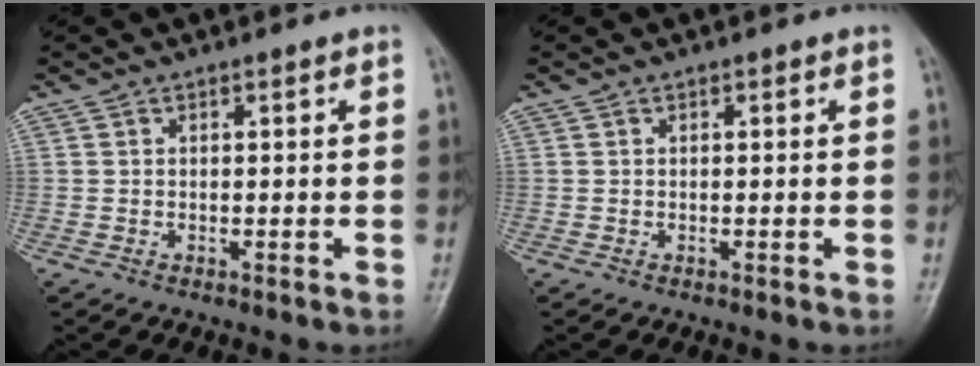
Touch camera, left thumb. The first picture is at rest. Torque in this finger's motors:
{"motor_torque": [0.00, 0.00, 0.00, 0.00, 0.00]}